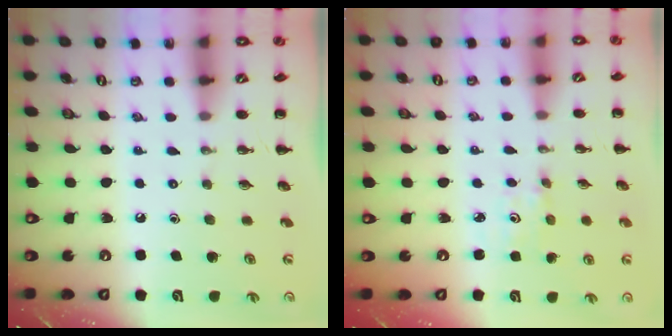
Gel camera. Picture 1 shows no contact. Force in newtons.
{"total": 1.8, "press": 1.7, "slide": 0.6}